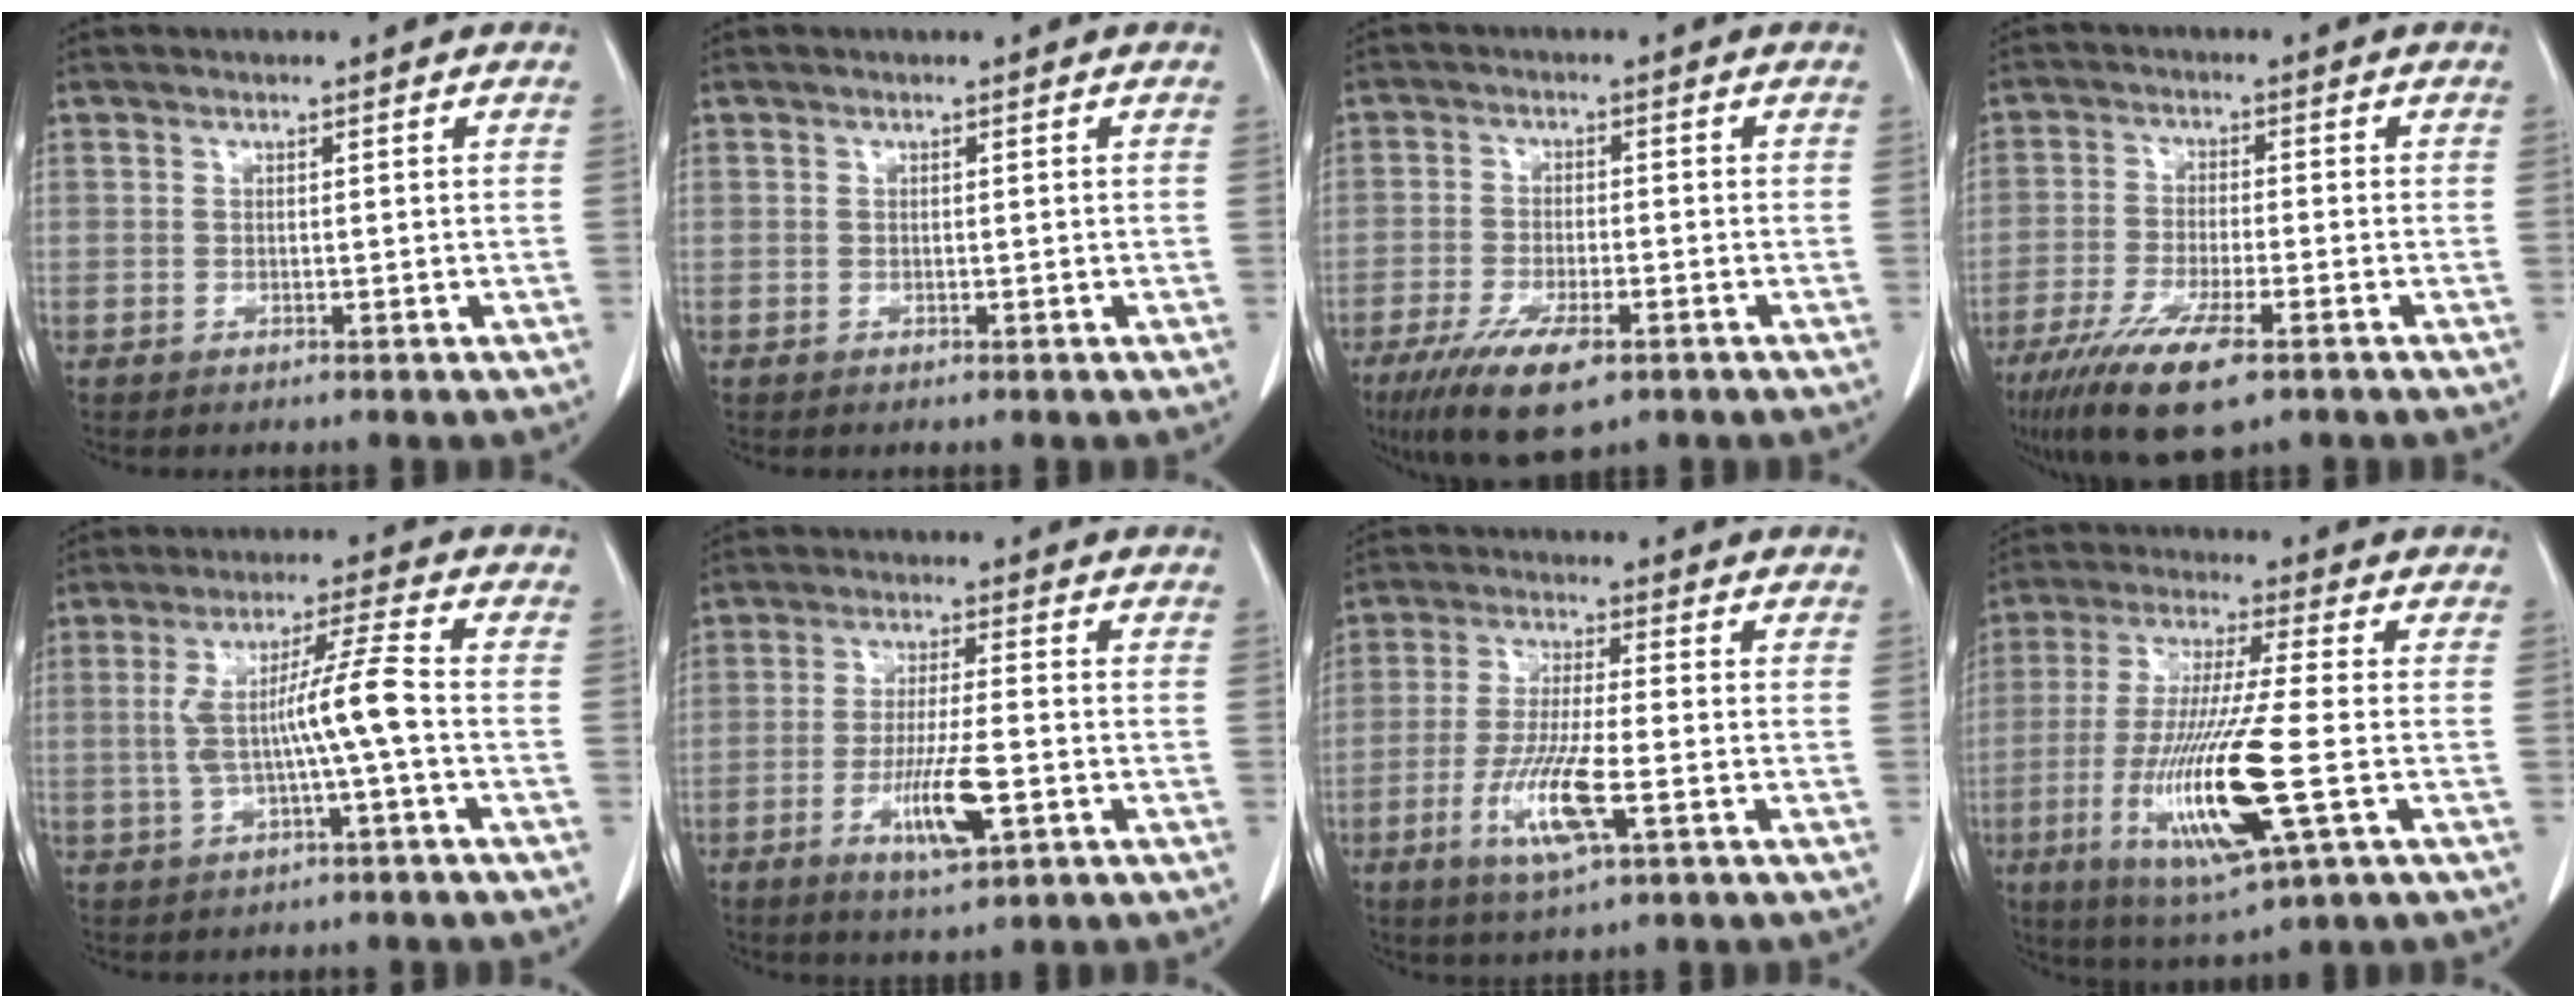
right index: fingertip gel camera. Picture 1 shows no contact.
{"total": 0.0}
{"total": 9.4, "force": [-5.6, 2.9, 7.0], "torque": [-0.125, -0.017, -0.093]}
{"total": 10.9, "force": [-6.8, 2.1, 8.3], "torque": [-0.151, -0.025, -0.114]}
{"total": 7.9, "force": [-0.9, -0.6, 7.8], "torque": [-0.150, 0.017, -0.013]}
{"total": 8.3, "force": [-3.0, 1.2, 7.7], "torque": [-0.145, -0.013, -0.050]}
{"total": 9.6, "force": [-3.5, 0.9, 8.8], "torque": [-0.180, -0.018, -0.067]}
{"total": 16.5, "force": [-4.4, 0.9, 15.8], "torque": [-0.325, -0.029, -0.078]}